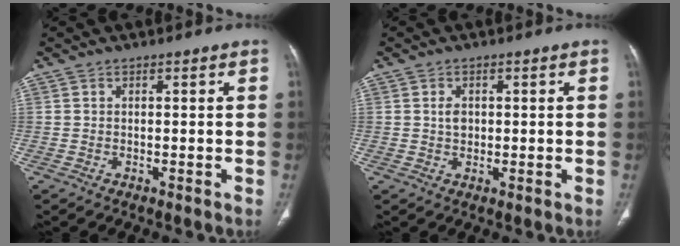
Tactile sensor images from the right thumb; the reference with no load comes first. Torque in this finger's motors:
{"motor_torque": [2.87, 2.14, 0.33, -0.12, 0.07]}